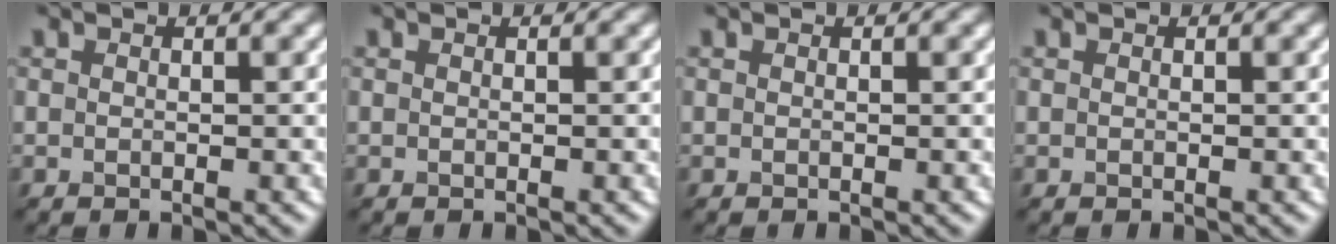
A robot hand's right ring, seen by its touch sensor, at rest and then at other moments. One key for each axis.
{"total": 0.0}
{"total": 0.0}
{"total": 0.0}